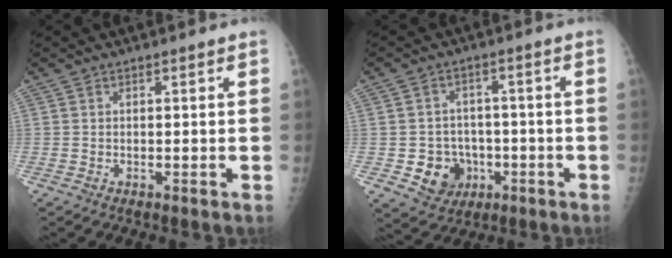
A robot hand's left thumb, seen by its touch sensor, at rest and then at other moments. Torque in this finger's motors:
{"motor_torque": [-0.09, 0.09, 0.00, 0.00, 0.00]}